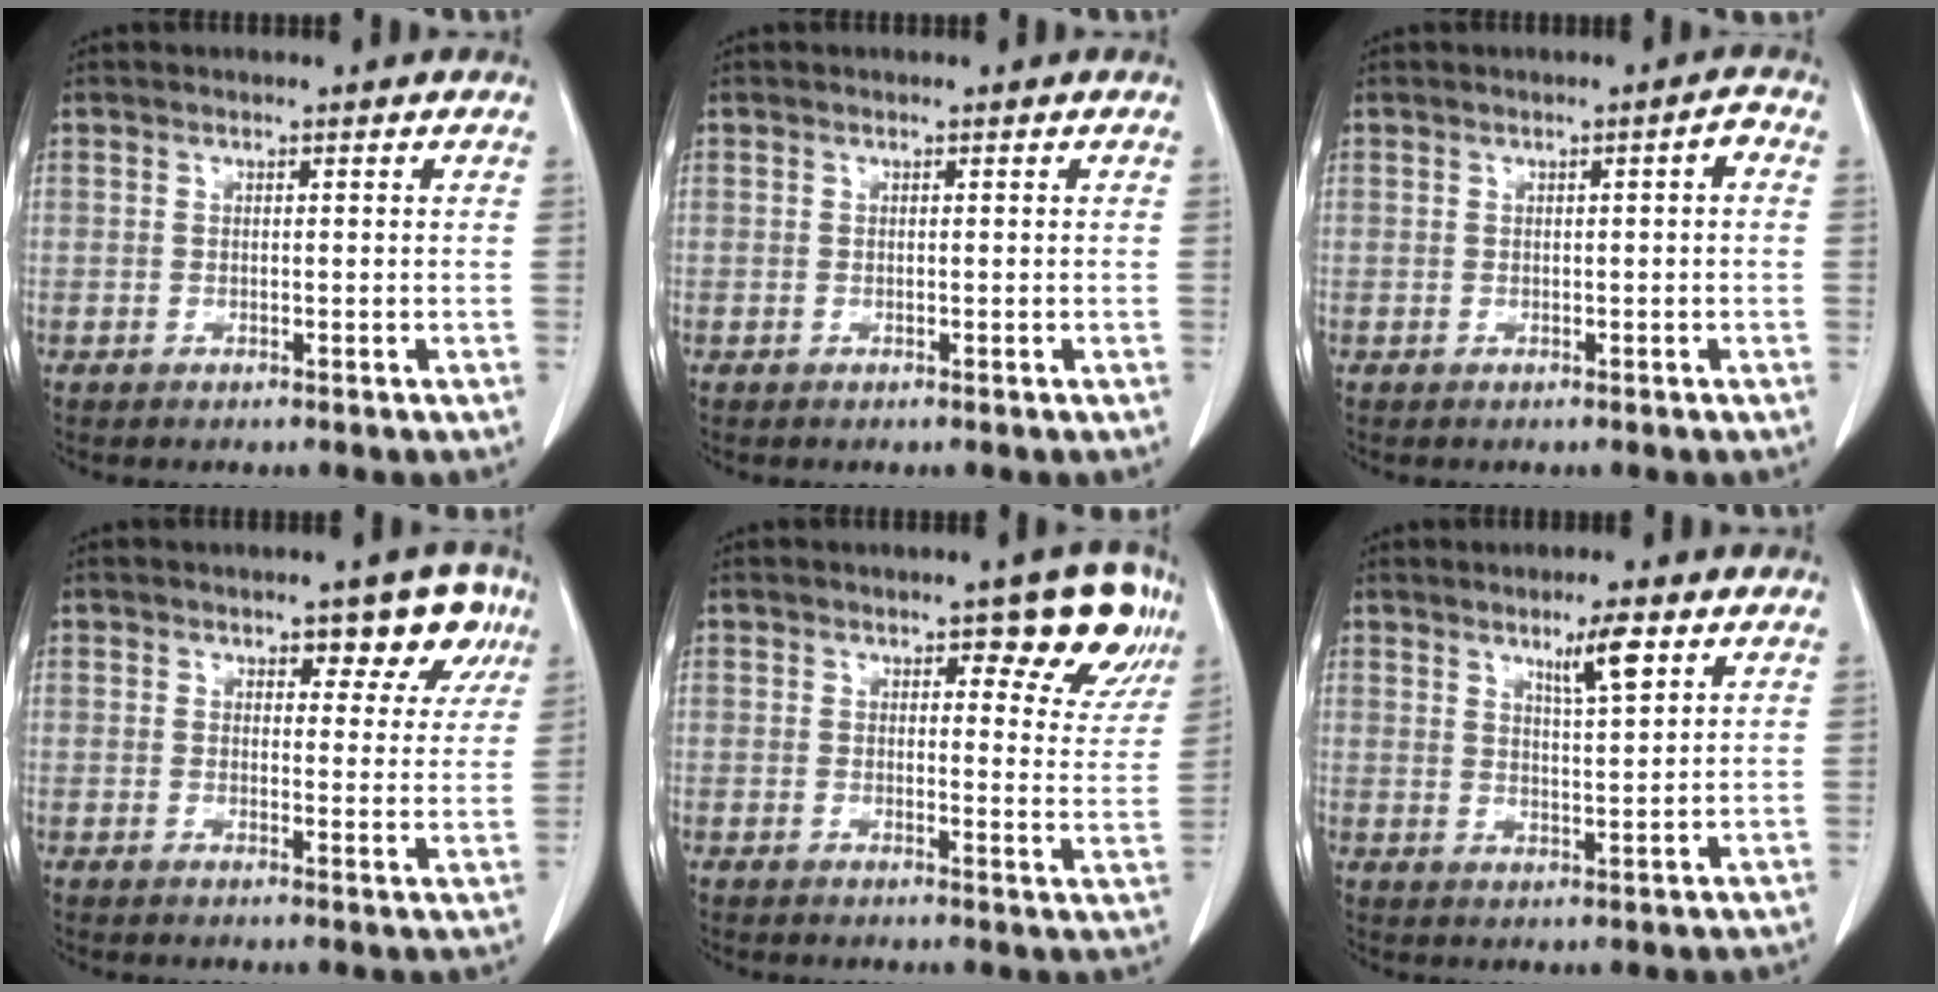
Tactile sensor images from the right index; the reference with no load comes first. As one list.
[{"total": 0.0}, {"total": 1.5, "force": [0.1, 0.2, 1.5], "torque": [-0.020, 0.005, 0.001]}, {"total": 6.2, "force": [3.8, 3.1, 3.7], "torque": [-0.023, 0.004, 0.042]}, {"total": 8.4, "force": [5.2, 3.0, 5.9], "torque": [-0.052, -0.005, 0.057]}, {"total": 5.1, "force": [3.0, 0.4, 4.1], "torque": [-0.068, -0.001, 0.053]}]